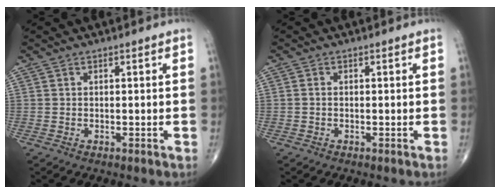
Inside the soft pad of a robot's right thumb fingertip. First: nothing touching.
{"total": 0.6, "force": [-0.1, 0.4, 0.4], "torque": [-0.007, 0.001, -0.006]}